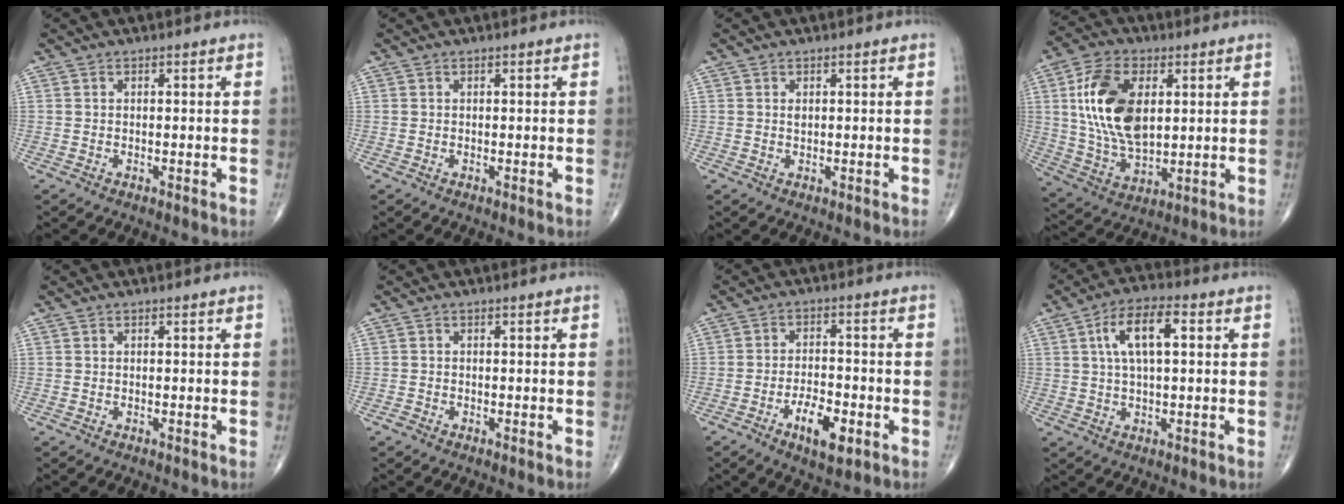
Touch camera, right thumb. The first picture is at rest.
{"total": 0.0}
{"total": 0.8, "force": [0.3, 0.5, 0.6], "torque": [-0.008, -0.001, 0.006]}
{"total": 16.9, "force": [3.5, 9.5, 13.5], "torque": [-0.249, -0.009, 0.070]}
{"total": 0.0}
{"total": 0.6, "force": [-0.4, 0.4, 0.1], "torque": [-0.005, 0.000, -0.013]}
{"total": 7.6, "force": [-3.3, 3.2, 6.0], "torque": [-0.096, 0.014, -0.054]}
{"total": 9.3, "force": [2.3, 3.7, 8.2], "torque": [-0.146, 0.015, 0.035]}